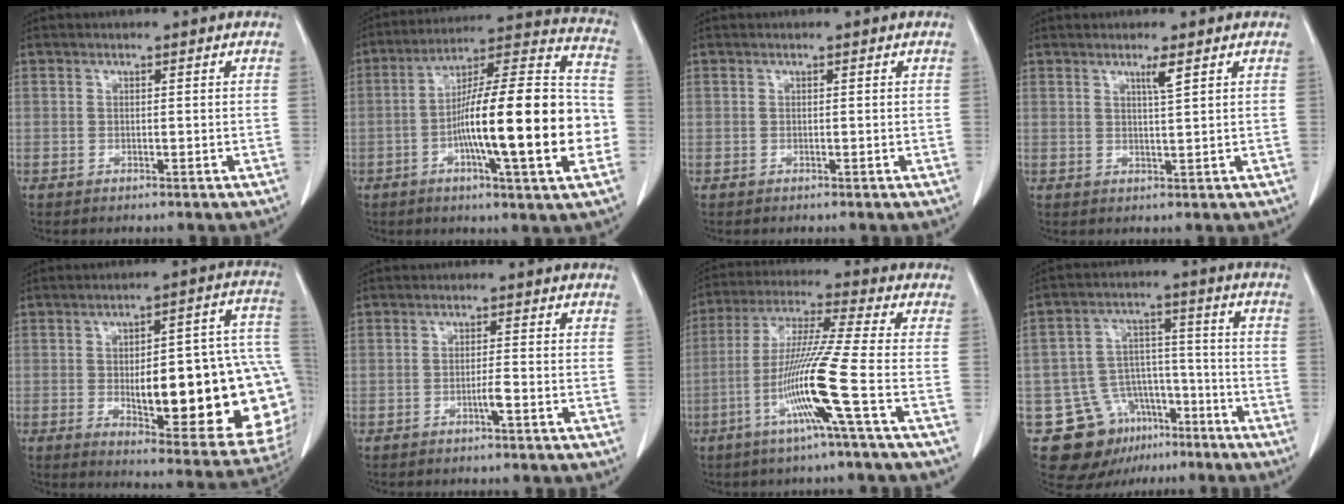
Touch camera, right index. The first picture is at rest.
{"total": 21.9, "force": [-4.4, 2.0, 21.3], "torque": [-0.313, 0.015, -0.069]}
{"total": 0.0}
{"total": 2.2, "force": [1.2, -0.3, 1.7], "torque": [-0.036, -0.006, 0.022]}
{"total": 26.2, "force": [-3.1, 6.5, 25.2], "torque": [-0.247, 0.025, -0.018]}
{"total": 1.5, "force": [-0.7, -0.2, 1.3], "torque": [-0.025, 0.000, -0.011]}
{"total": 12.2, "force": [-4.3, -2.4, 11.2], "torque": [-0.221, -0.013, -0.087]}
{"total": 12.5, "force": [-7.3, 9.0, 4.4], "torque": [-0.073, 0.047, -0.105]}